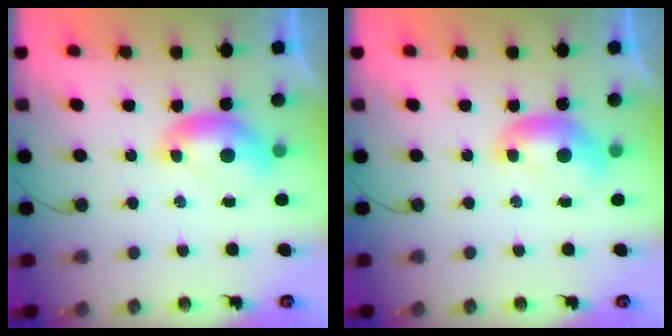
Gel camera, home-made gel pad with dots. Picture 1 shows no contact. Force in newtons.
{"total": 0.0}